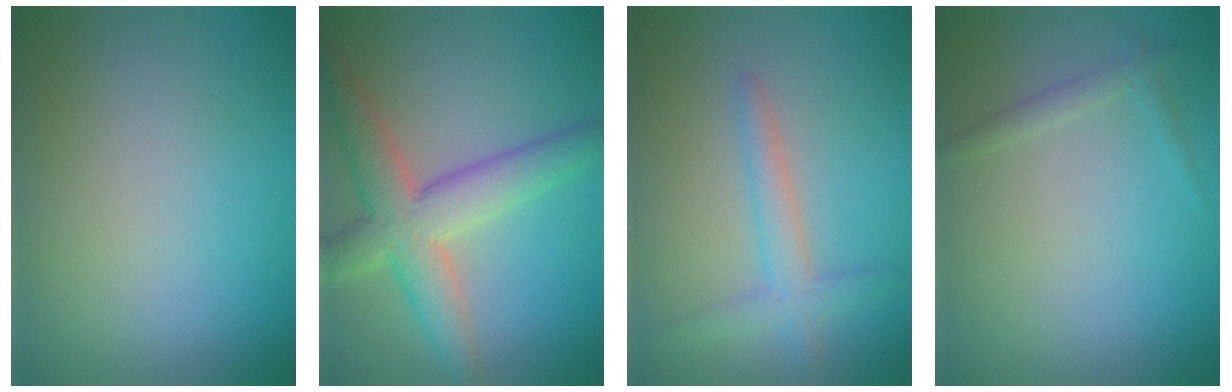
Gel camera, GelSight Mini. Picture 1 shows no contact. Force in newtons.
{"total": 6.5, "press": 6.5, "slide": 0.4}
{"total": 2.7, "press": 2.6, "slide": 0.1}
{"total": 1.0, "press": 1.0, "slide": 0.0}